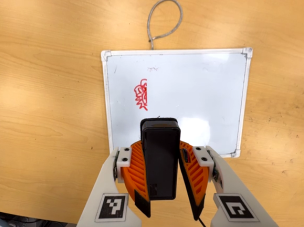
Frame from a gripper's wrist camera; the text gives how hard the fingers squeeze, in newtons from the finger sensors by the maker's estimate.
{"total": 10.3, "left": 9.5, "right": 11.1}